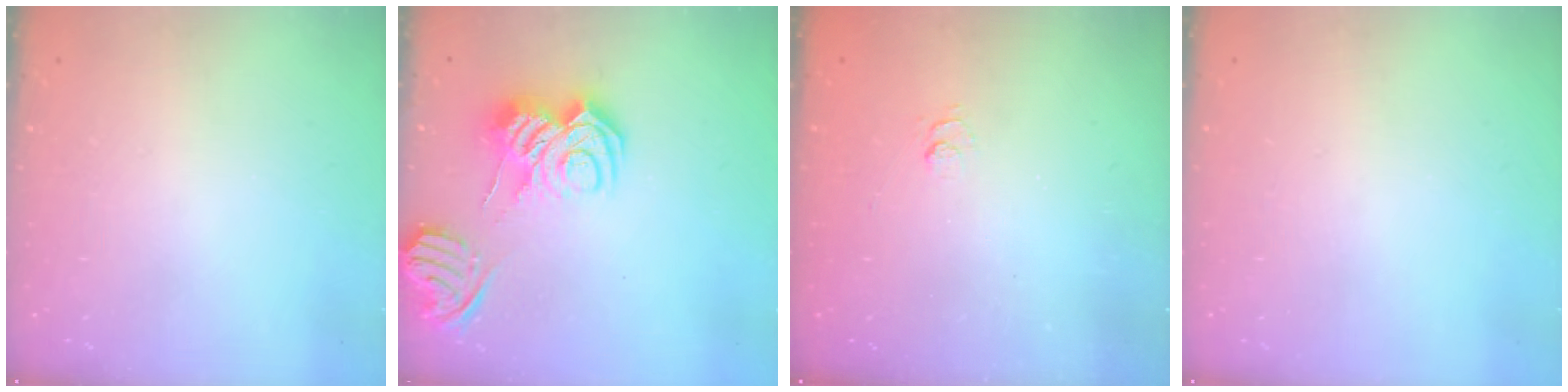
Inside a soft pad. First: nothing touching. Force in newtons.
{"total": 13.6, "press": 13.6, "slide": 1.5}
{"total": 2.7, "press": 2.2, "slide": 1.5}
{"total": 0.0}